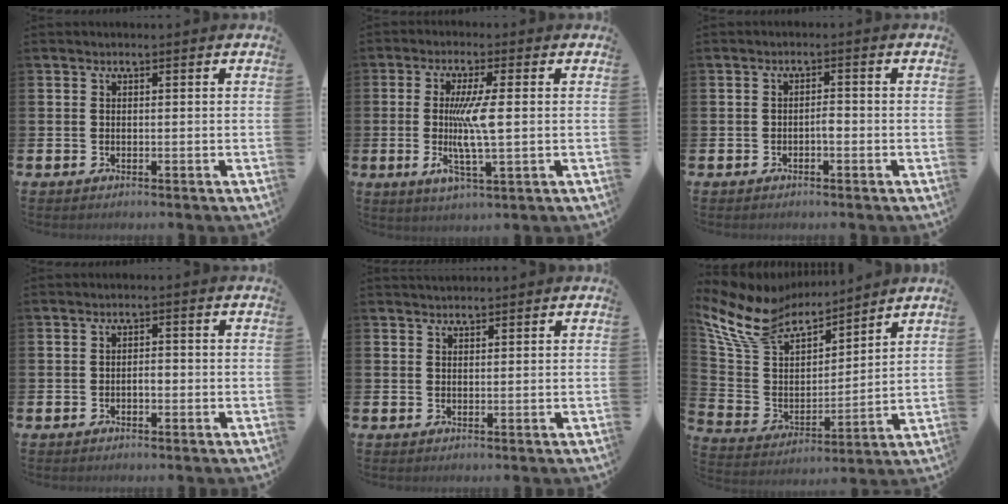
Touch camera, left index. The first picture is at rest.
{"total": 6.6, "force": [0.2, 0.7, 6.6], "torque": [-0.123, -0.009, -0.003]}
{"total": 1.2, "force": [-0.6, 0.5, 1.0], "torque": [-0.013, -0.003, -0.013]}
{"total": 1.2, "force": [-0.5, 0.6, 0.9], "torque": [-0.009, -0.002, -0.012]}
{"total": 1.7, "force": [1.7, 0.4, 0.0], "torque": [0.014, -0.006, 0.028]}
{"total": 11.4, "force": [10.0, 4.3, 3.4], "torque": [-0.120, -0.062, 0.178]}